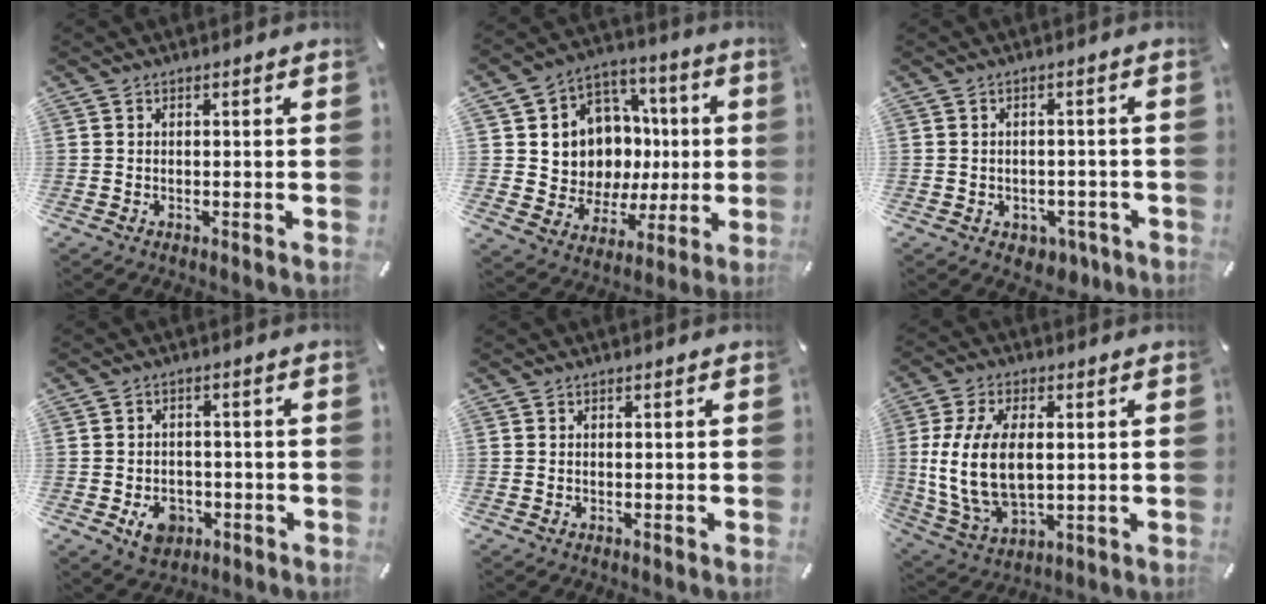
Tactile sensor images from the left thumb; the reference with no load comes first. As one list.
[{"total": 12.4, "force": [0.7, 12.1, 2.6], "torque": [-0.032, -0.028, 0.042]}, {"total": 3.6, "force": [-1.3, 2.9, 1.6], "torque": [-0.018, 0.004, -0.023]}, {"total": 6.8, "force": [-2.4, 5.3, 3.5], "torque": [-0.058, 0.007, -0.044]}, {"total": 0.0}, {"total": 14.5, "force": [1.4, 8.8, 11.5], "torque": [-0.267, -0.005, 0.025]}]